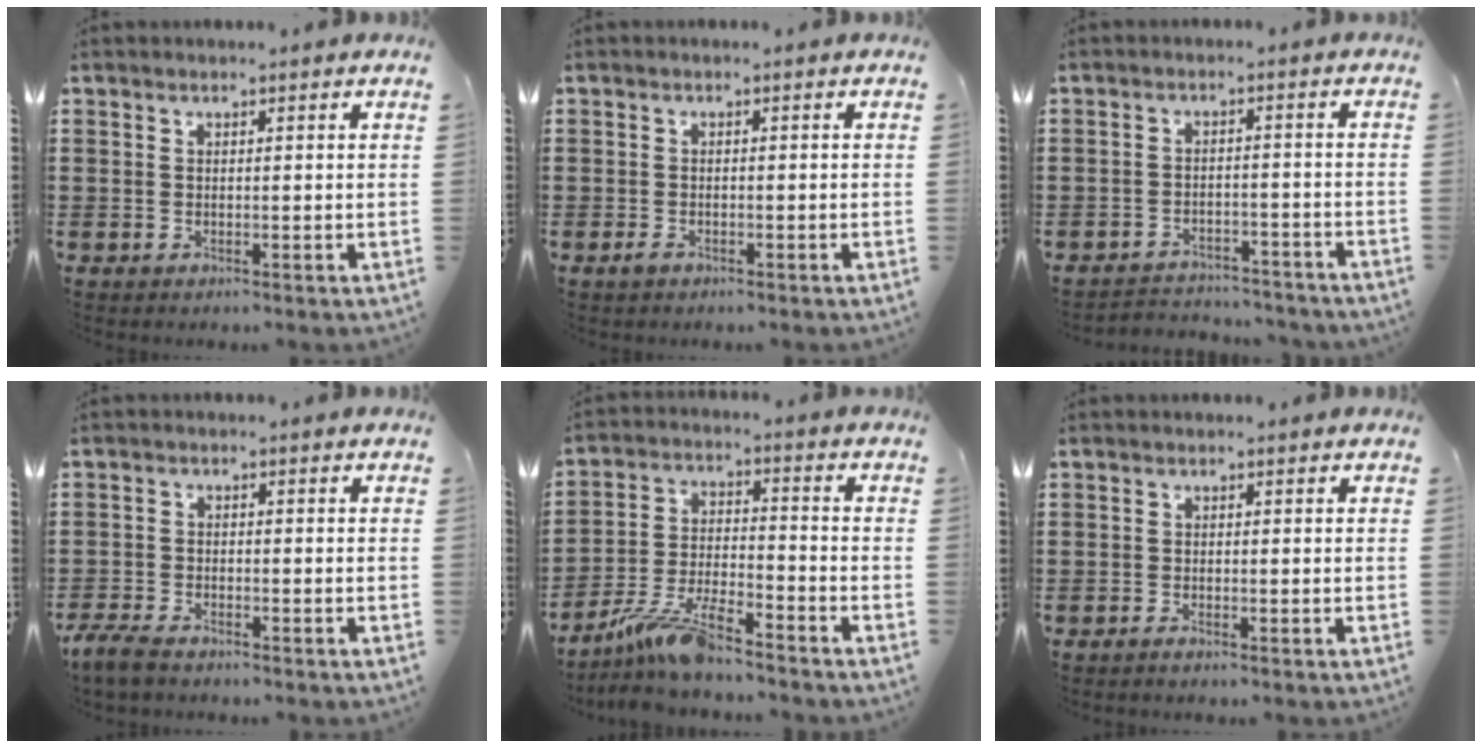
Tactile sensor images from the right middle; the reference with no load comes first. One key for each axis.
{"total": 1.0, "fx": -0.6, "fy": 0.5, "fz": 0.6, "tx": -0.015, "ty": -0.004, "tz": -0.011}
{"total": 3.0, "fx": -3.0, "fy": 0.4, "fz": 0.2, "tx": -0.011, "ty": -0.001, "tz": -0.065}
{"total": 3.2, "fx": -2.8, "fy": 0.7, "fz": 1.5, "tx": -0.049, "ty": -0.006, "tz": -0.061}
{"total": 8.8, "fx": -7.4, "fy": 1.0, "fz": 4.6, "tx": -0.099, "ty": -0.001, "tz": -0.143}
{"total": 0.8, "fx": -0.6, "fy": 0.0, "fz": 0.5, "tx": -0.011, "ty": -0.007, "tz": -0.009}